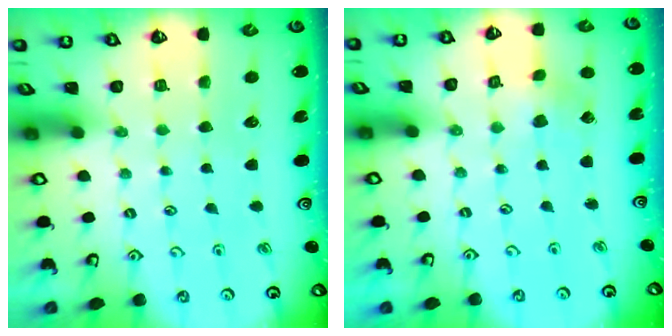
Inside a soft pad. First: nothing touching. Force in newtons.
{"total": 1.5, "press": 1.5, "slide": 0.2}